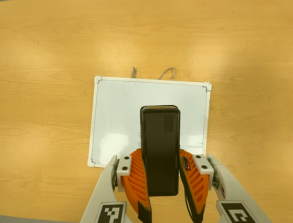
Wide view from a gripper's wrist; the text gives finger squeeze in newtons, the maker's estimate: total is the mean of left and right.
{"total": 6.4, "left": 5.5, "right": 7.2}